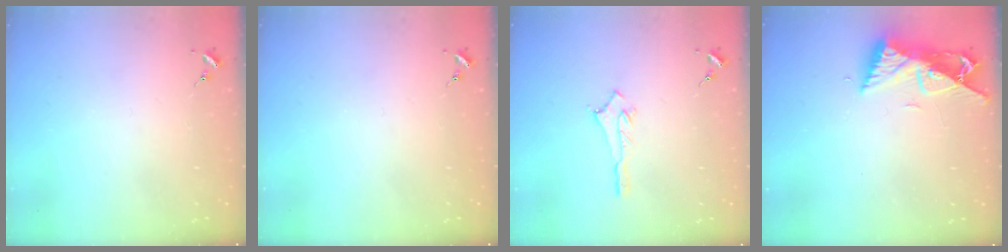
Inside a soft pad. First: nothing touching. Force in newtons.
{"total": 0.0}
{"total": 2.8, "press": 2.8, "slide": 0.2}
{"total": 9.7, "press": 9.7, "slide": 1.0}